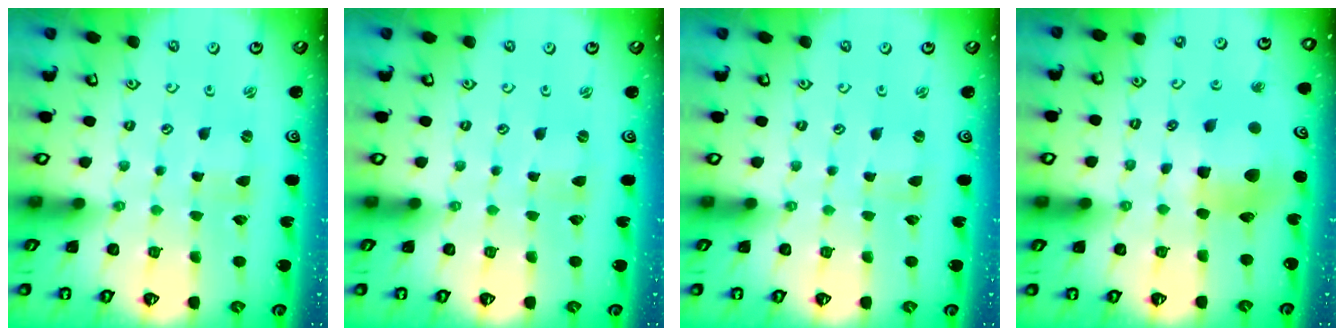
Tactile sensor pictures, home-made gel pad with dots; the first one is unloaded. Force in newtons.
{"total": 0.0}
{"total": 0.0}
{"total": 12.1, "press": 11.9, "slide": 1.8}